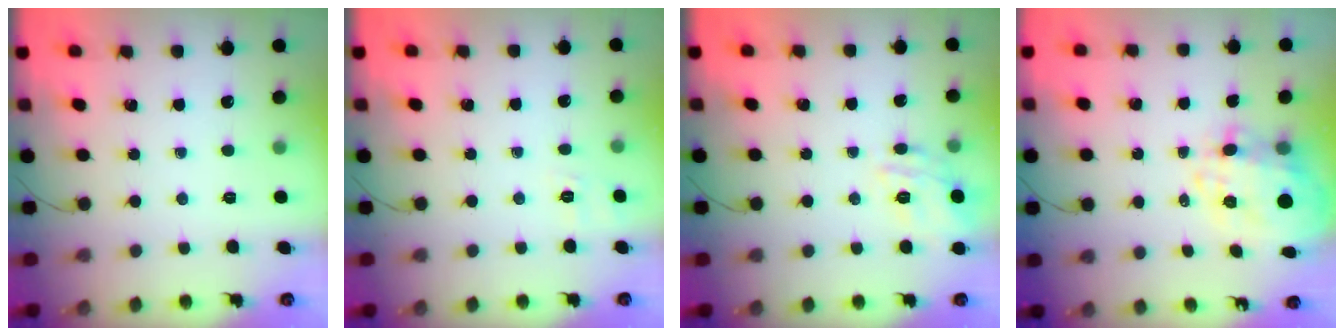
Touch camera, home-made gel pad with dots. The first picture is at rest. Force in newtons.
{"total": 2.8, "press": 2.2, "slide": 1.8}
{"total": 12.4, "press": 12.4, "slide": 0.5}
{"total": 9.2, "press": 8.8, "slide": 2.8}